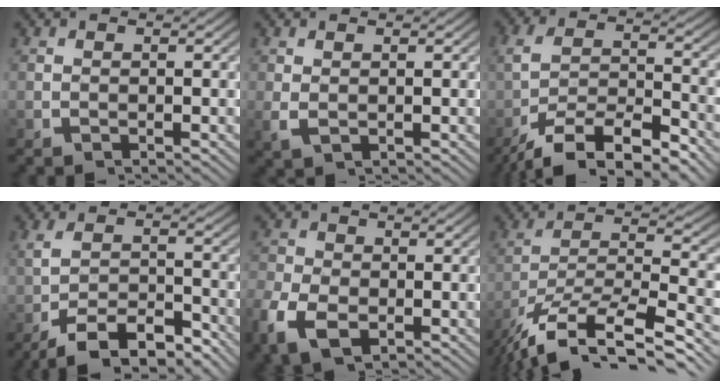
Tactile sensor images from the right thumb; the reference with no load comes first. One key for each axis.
{"total": 1.2, "fx": 0.3, "fy": 0.5, "fz": 1.0, "tx": -0.032, "ty": -0.004, "tz": 0.015}
{"total": 9.1, "fx": -4.9, "fy": 5.3, "fz": 5.5, "tx": -0.106, "ty": -0.030, "tz": -0.070}
{"total": 6.0, "fx": -3.9, "fy": 2.5, "fz": 3.7, "tx": -0.070, "ty": -0.014, "tz": -0.057}
{"total": 4.7, "fx": -1.8, "fy": 3.2, "fz": 2.8, "tx": -0.063, "ty": -0.019, "tz": -0.025}
{"total": 10.1, "fx": -5.3, "fy": 5.0, "fz": 7.0, "tx": -0.160, "ty": -0.043, "tz": -0.060}